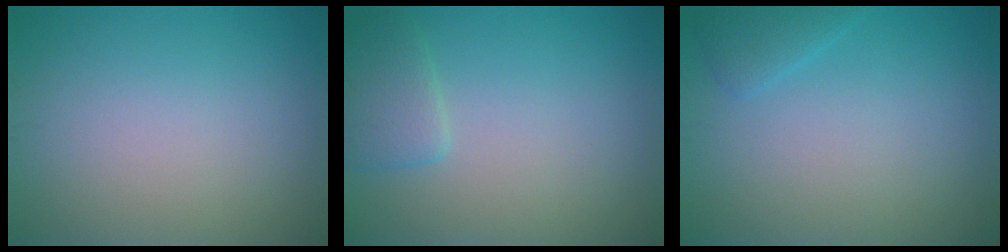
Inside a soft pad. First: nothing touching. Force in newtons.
{"total": 2.2, "press": 2.1, "slide": 0.2}
{"total": 1.4, "press": 1.4, "slide": 0.1}